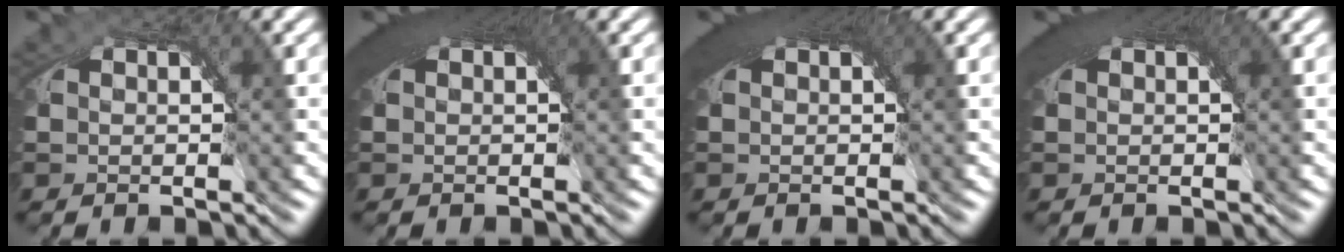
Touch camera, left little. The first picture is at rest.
{"total": 5.0, "force": [1.7, 1.7, 4.4], "torque": [-0.050, 0.014, 0.020]}
{"total": 4.7, "force": [1.5, 1.6, 4.1], "torque": [-0.050, 0.011, 0.018]}
{"total": 4.3, "force": [1.6, 1.3, 3.8], "torque": [-0.042, 0.012, 0.018]}